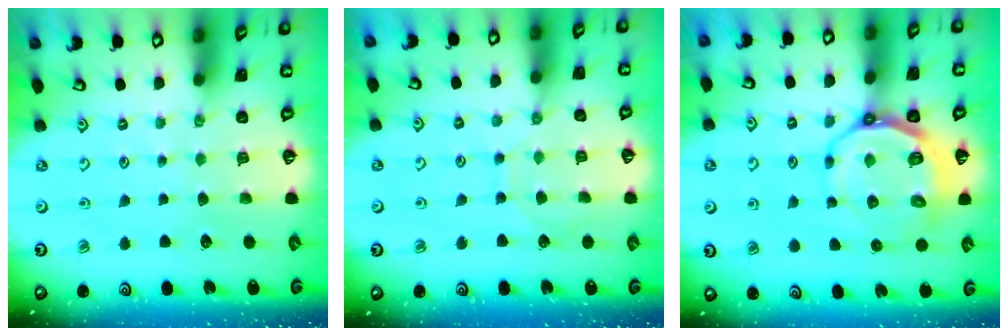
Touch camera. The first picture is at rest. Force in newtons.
{"total": 5.6, "press": 5.5, "slide": 0.5}
{"total": 11.2, "press": 10.7, "slide": 3.4}